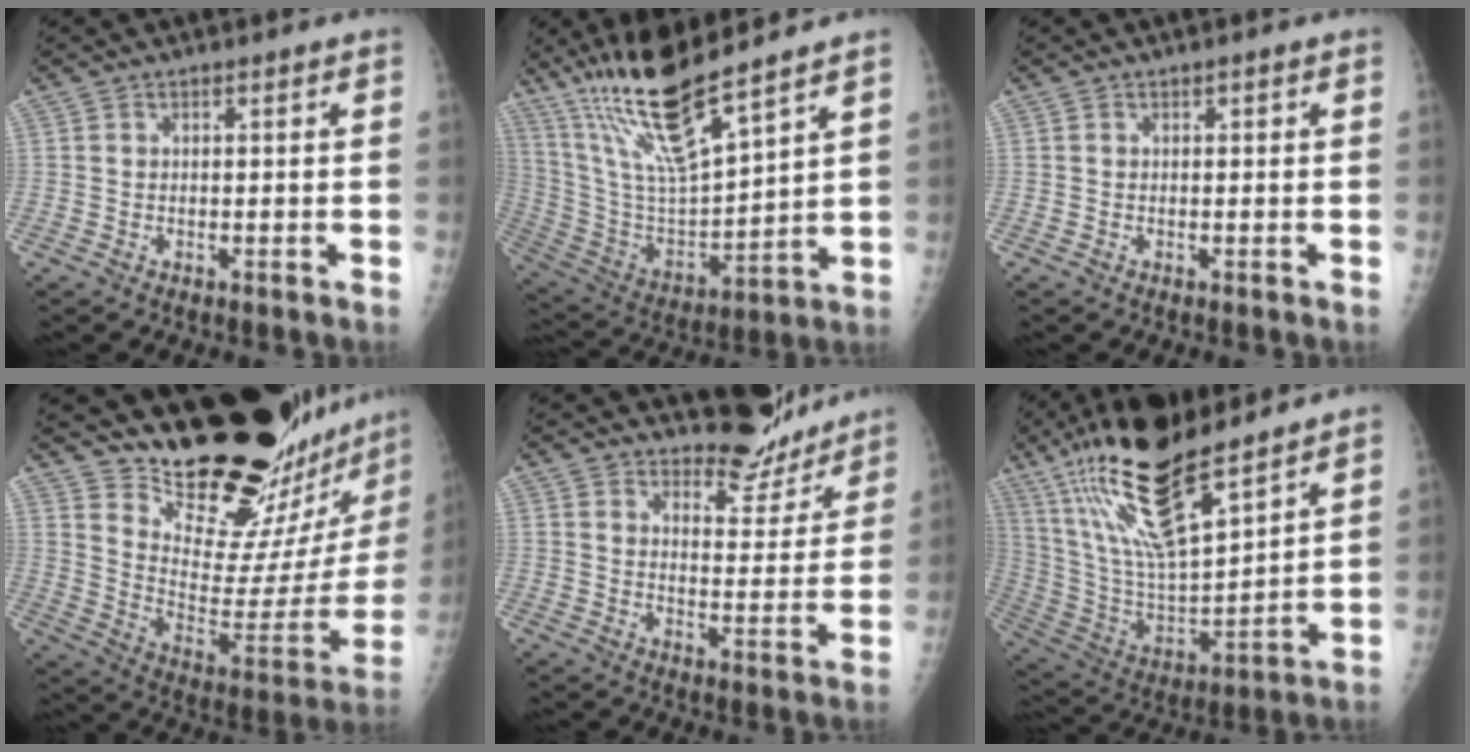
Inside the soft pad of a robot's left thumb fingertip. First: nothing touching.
{"total": 17.9, "force": [13.2, 2.8, 11.7], "torque": [-0.208, -0.069, 0.263]}
{"total": 0.0}
{"total": 25.2, "force": [23.1, 4.0, 9.3], "torque": [-0.100, -0.212, 0.331]}
{"total": 8.6, "force": [8.1, 2.8, 0.8], "torque": [0.020, -0.078, 0.115]}
{"total": 23.7, "force": [15.3, 6.7, 16.8], "torque": [-0.301, -0.054, 0.284]}